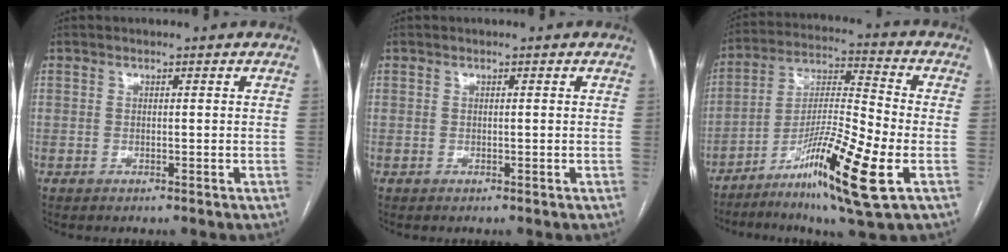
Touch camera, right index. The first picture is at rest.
{"total": 0.0}
{"total": 17.1, "force": [-7.2, 0.8, 15.5], "torque": [-0.293, -0.022, -0.124]}